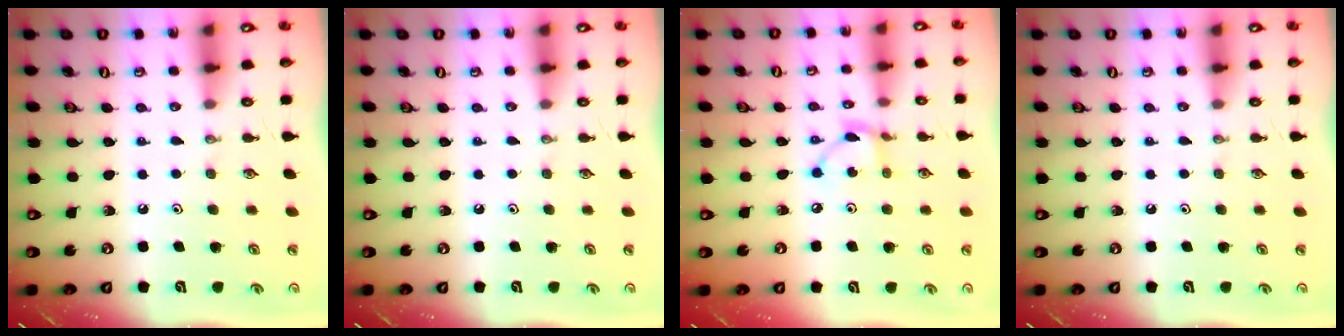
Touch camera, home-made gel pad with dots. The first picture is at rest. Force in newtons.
{"total": 0.0}
{"total": 4.9, "press": 4.9, "slide": 0.1}
{"total": 0.0}